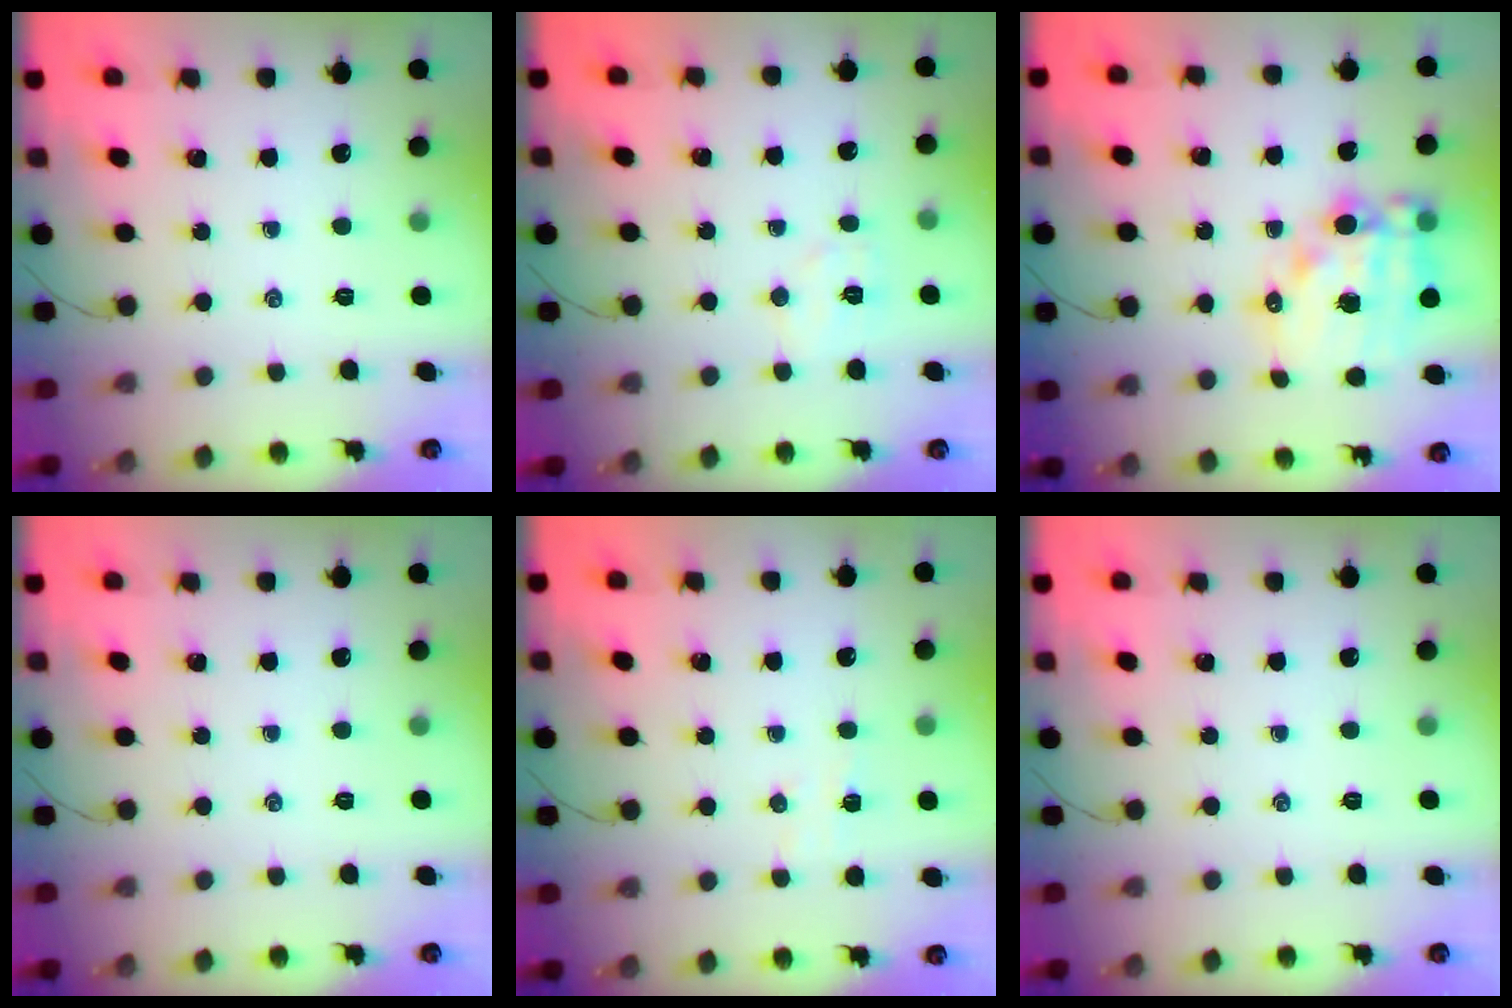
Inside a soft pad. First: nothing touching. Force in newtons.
{"total": 5.7, "press": 5.7, "slide": 0.8}
{"total": 14.8, "press": 14.4, "slide": 3.4}
{"total": 0.0}
{"total": 3.4, "press": 3.3, "slide": 0.9}
{"total": 0.0}